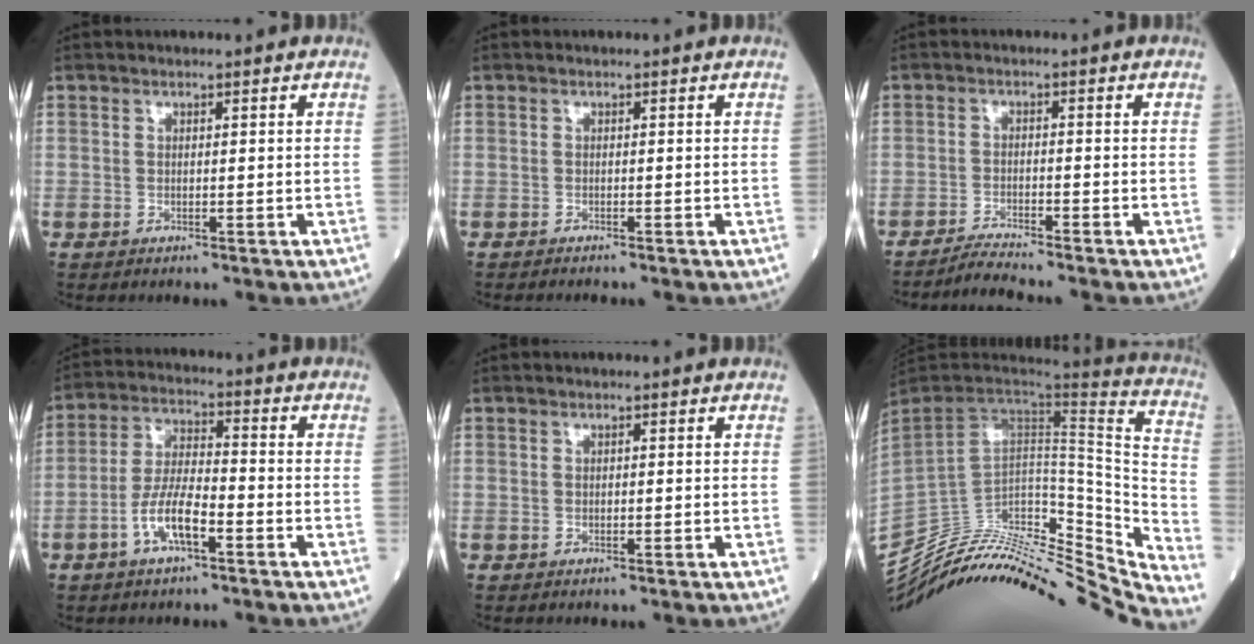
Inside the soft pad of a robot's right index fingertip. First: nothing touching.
{"total": 1.3, "force": [-1.2, 0.0, 0.5], "torque": [-0.006, 0.000, -0.014]}
{"total": 3.6, "force": [-3.3, -1.3, 0.4], "torque": [-0.016, -0.020, -0.063]}
{"total": 7.5, "force": [-3.4, 2.0, 6.4], "torque": [-0.130, 0.005, -0.066]}
{"total": 0.0}
{"total": 36.6, "force": [-33.1, 6.1, 14.4], "torque": [-0.184, -0.023, -0.466]}